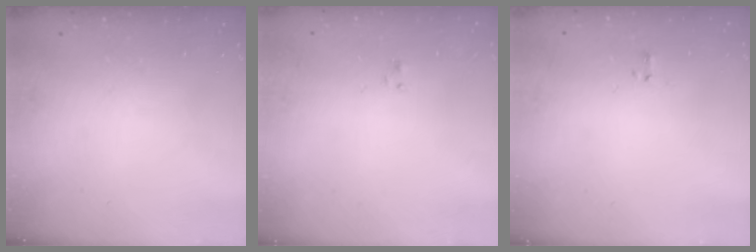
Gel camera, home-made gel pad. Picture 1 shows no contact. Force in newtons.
{"total": 0.6, "press": 0.3, "slide": 0.5}
{"total": 0.0}